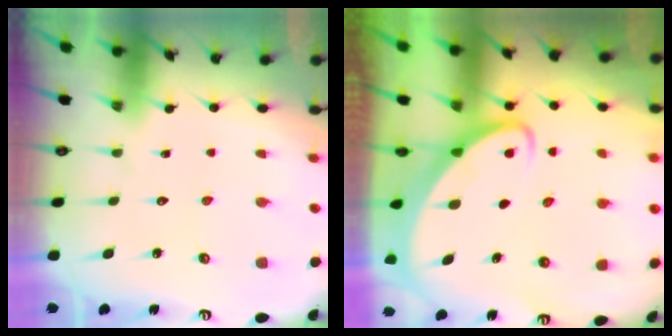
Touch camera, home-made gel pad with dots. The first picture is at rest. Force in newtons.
{"total": 2.8, "press": 2.8, "slide": 0.3}